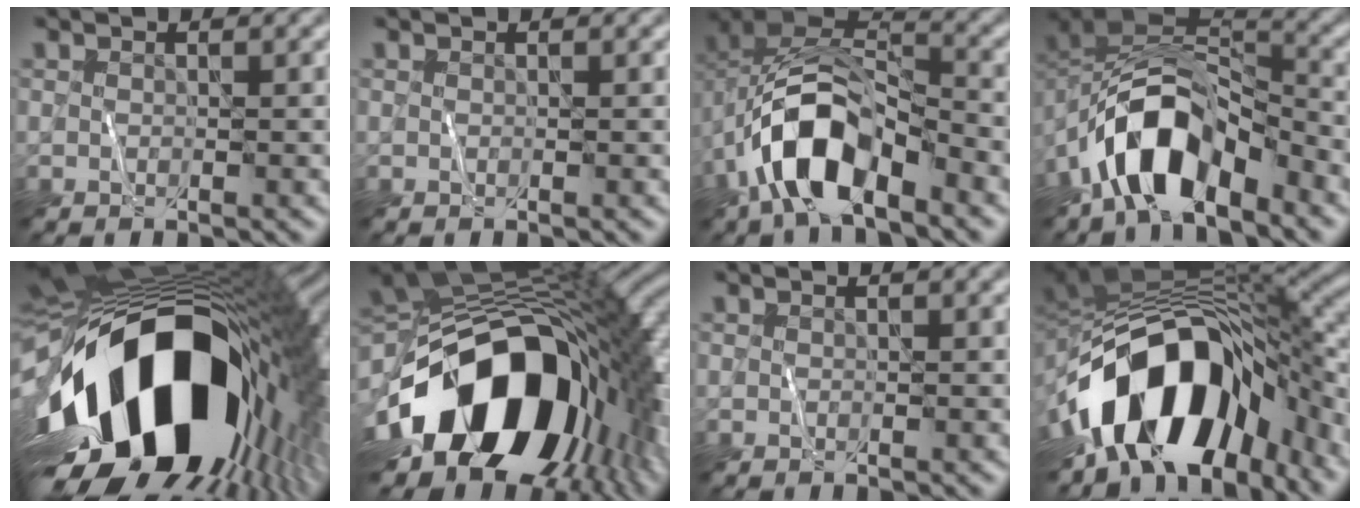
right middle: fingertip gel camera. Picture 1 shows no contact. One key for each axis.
{"total": 0.0}
{"total": 10.1, "fx": -4.8, "fy": 4.8, "fz": 7.4, "tx": -0.141, "ty": 0.011, "tz": -0.093}
{"total": 10.2, "fx": -5.8, "fy": 4.9, "fz": 6.8, "tx": -0.115, "ty": 0.013, "tz": -0.110}
{"total": 21.4, "fx": -5.2, "fy": 11.5, "fz": 17.4, "tx": -0.312, "ty": -0.050, "tz": -0.072}
{"total": 18.7, "fx": -5.9, "fy": 11.7, "fz": 13.3, "tx": -0.256, "ty": -0.016, "tz": -0.089}
{"total": 0.0}
{"total": 15.6, "fx": -6.6, "fy": 8.9, "fz": 11.0, "tx": -0.183, "ty": 0.005, "tz": -0.109}